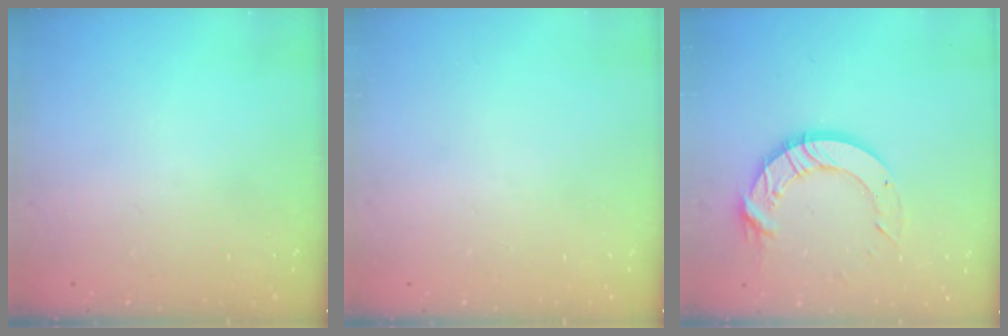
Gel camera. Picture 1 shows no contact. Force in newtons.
{"total": 0.0}
{"total": 11.6, "press": 11.6, "slide": 1.2}